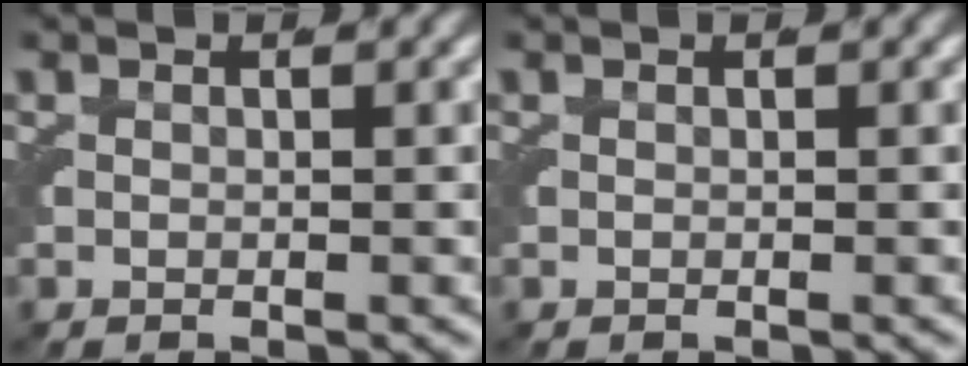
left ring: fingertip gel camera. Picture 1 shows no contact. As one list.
[{"total": 0.0}]